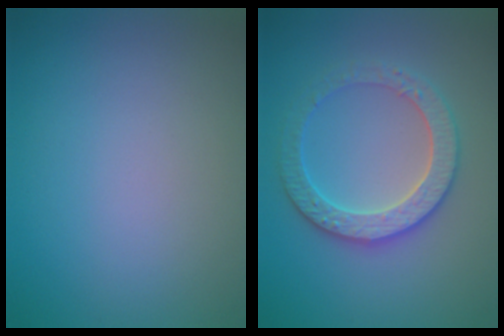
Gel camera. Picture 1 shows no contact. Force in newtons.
{"total": 3.8, "press": 3.6, "slide": 1.2}